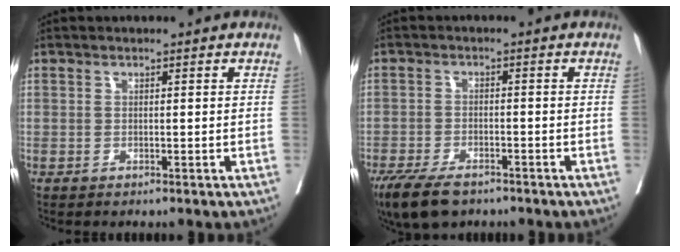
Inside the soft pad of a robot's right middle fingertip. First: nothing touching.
{"total": 8.3, "force": [-6.2, 3.2, 4.5], "torque": [-0.078, -0.009, -0.102]}